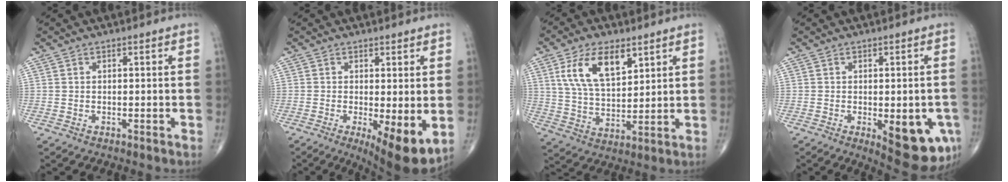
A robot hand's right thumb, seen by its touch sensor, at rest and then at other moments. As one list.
[{"total": 9.2, "force": [-1.7, 2.7, 8.6], "torque": [-0.128, -0.027, -0.020]}, {"total": 12.0, "force": [5.7, 5.9, 8.8], "torque": [-0.150, -0.022, 0.115]}, {"total": 11.9, "force": [-3.7, 4.5, 10.4], "torque": [-0.109, -0.008, -0.035]}]